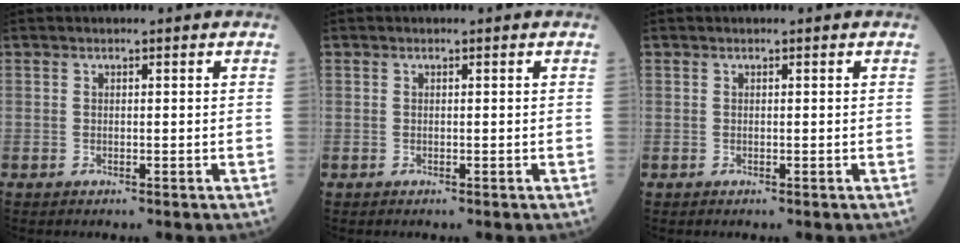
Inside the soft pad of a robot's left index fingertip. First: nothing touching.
{"total": 0.0}
{"total": 0.0}